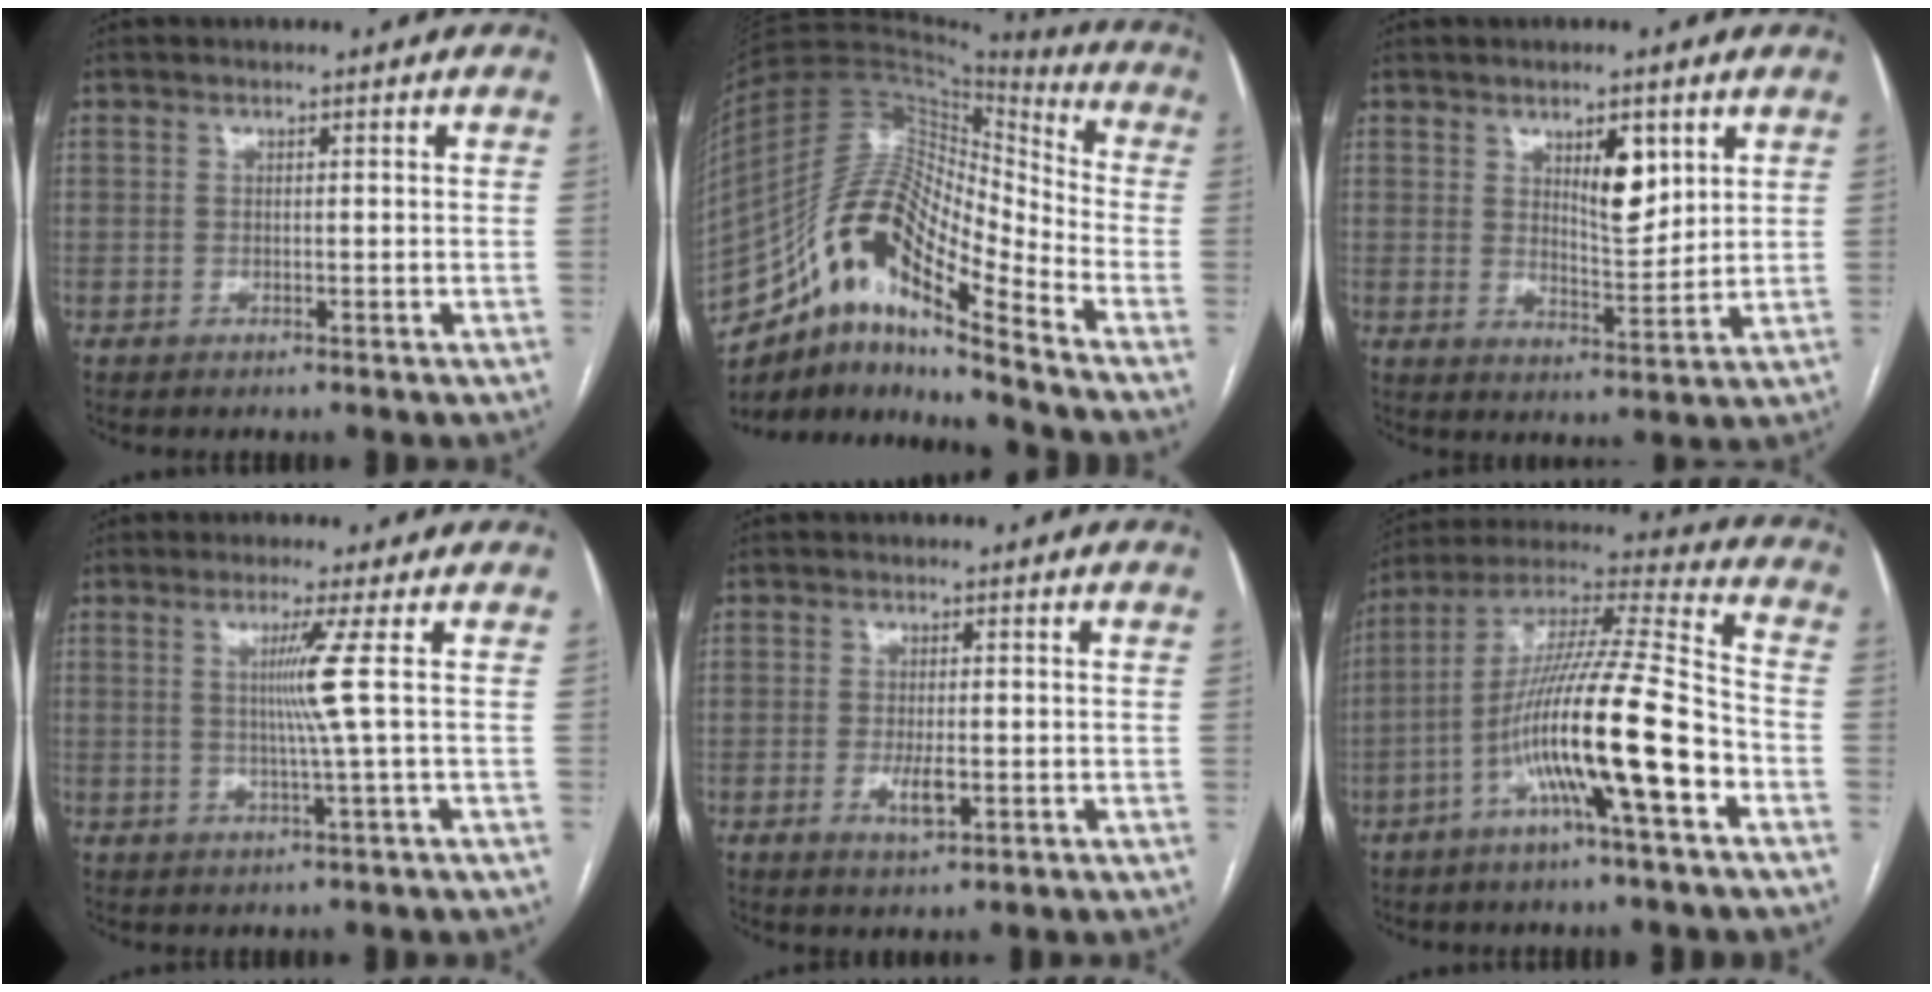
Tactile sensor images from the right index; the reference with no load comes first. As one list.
[{"total": 18.9, "force": [-11.5, 4.4, 14.3], "torque": [-0.272, 0.028, -0.200]}, {"total": 6.3, "force": [2.9, 2.0, 5.2], "torque": [-0.085, -0.006, 0.051]}, {"total": 4.7, "force": [0.6, -2.3, 4.1], "torque": [-0.076, -0.008, 0.014]}, {"total": 3.5, "force": [-1.0, 1.0, 3.3], "torque": [-0.063, -0.004, -0.011]}, {"total": 18.5, "force": [-6.5, 0.6, 17.2], "torque": [-0.314, 0.002, -0.119]}]